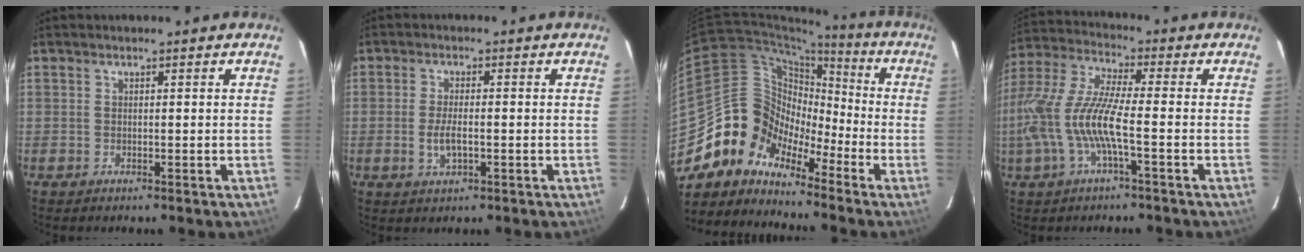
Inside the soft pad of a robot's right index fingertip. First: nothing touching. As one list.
[{"total": 3.9, "force": [-1.1, 1.4, 3.5], "torque": [-0.070, -0.006, -0.018]}, {"total": 10.4, "force": [-7.5, 7.0, 1.6], "torque": [-0.032, 0.042, -0.169]}, {"total": 14.1, "force": [-3.5, 2.2, 13.5], "torque": [-0.275, -0.007, -0.066]}]